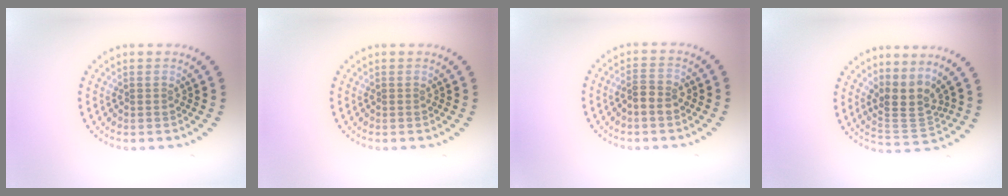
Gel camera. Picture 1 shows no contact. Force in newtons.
{"total": 0.0}
{"total": 2.1, "press": 2.0, "slide": 0.5}
{"total": 3.3, "press": 2.4, "slide": 2.2}